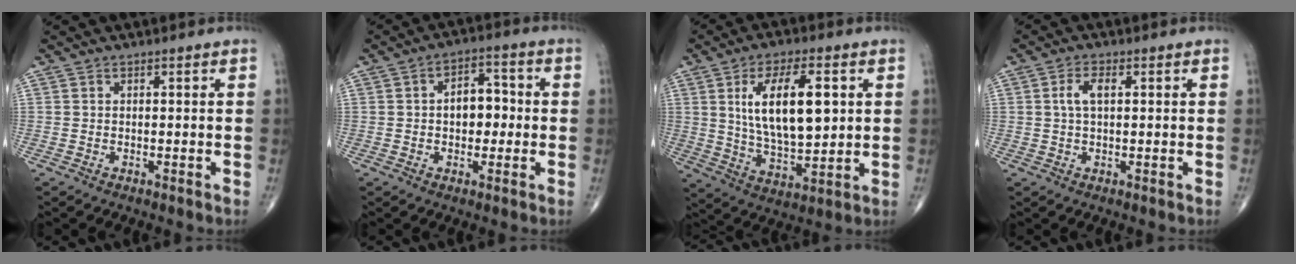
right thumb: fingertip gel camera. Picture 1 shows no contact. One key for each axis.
{"total": 7.1, "fx": 0.0, "fy": 4.6, "fz": 5.4, "tx": -0.059, "ty": 0.019, "tz": -0.007}
{"total": 16.0, "fx": 3.7, "fy": 7.1, "fz": 13.9, "tx": -0.225, "ty": -0.014, "tz": 0.073}
{"total": 3.6, "fx": 0.7, "fy": 1.7, "fz": 3.1, "tx": -0.068, "ty": 0.009, "tz": 0.013}